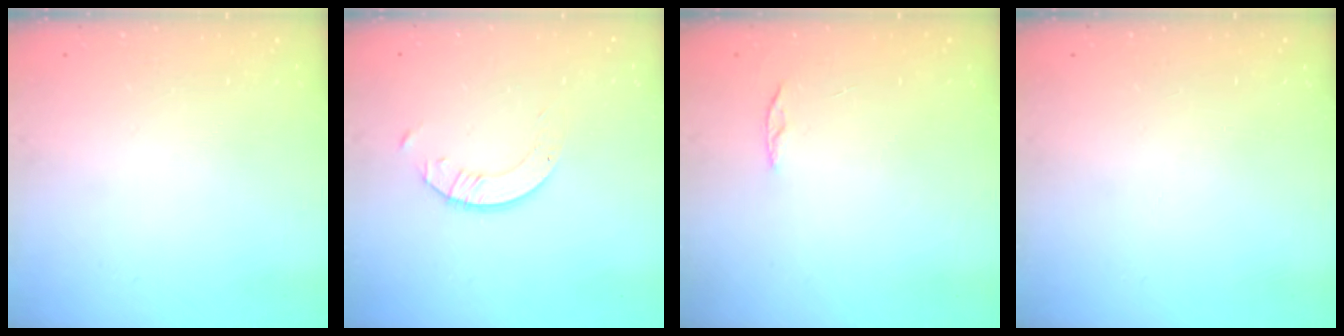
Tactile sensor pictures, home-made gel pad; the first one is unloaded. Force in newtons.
{"total": 2.3, "press": 2.3, "slide": 0.2}
{"total": 4.0, "press": 3.9, "slide": 0.4}
{"total": 0.0}